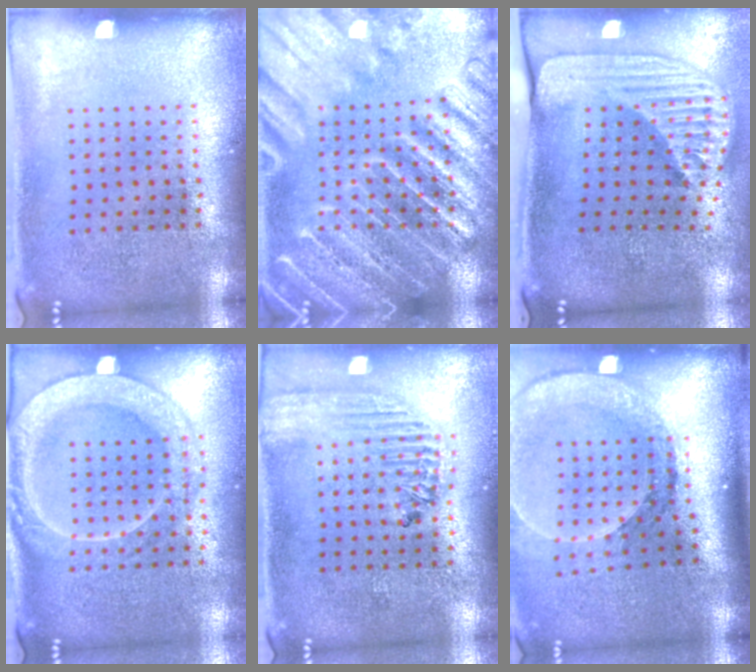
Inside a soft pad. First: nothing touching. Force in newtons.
{"total": 4.1, "press": 4.0, "slide": 0.5}
{"total": 2.5, "press": 1.8, "slide": 1.8}
{"total": 2.3, "press": 2.1, "slide": 0.8}
{"total": 1.8, "press": 1.7, "slide": 0.6}
{"total": 2.8, "press": 2.1, "slide": 1.9}